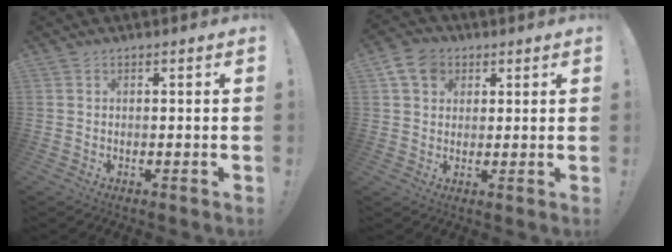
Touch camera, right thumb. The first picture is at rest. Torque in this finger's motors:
{"motor_torque": [0.59, 1.61, 0.11, -0.12, -0.02]}